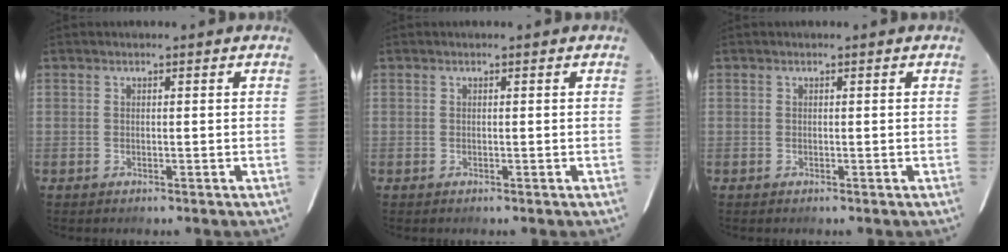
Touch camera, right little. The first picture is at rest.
{"total": 0.0}
{"total": 0.0}